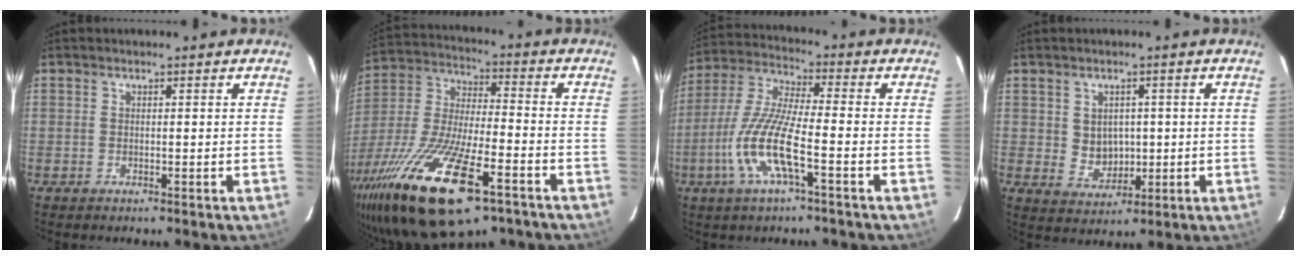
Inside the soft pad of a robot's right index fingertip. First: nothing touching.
{"total": 27.1, "force": [-15.4, 9.0, 20.4], "torque": [-0.418, -0.060, -0.270]}
{"total": 12.7, "force": [-4.7, 1.9, 11.6], "torque": [-0.248, -0.006, -0.095]}
{"total": 5.2, "force": [0.4, 4.6, 2.3], "torque": [-0.042, 0.003, 0.022]}